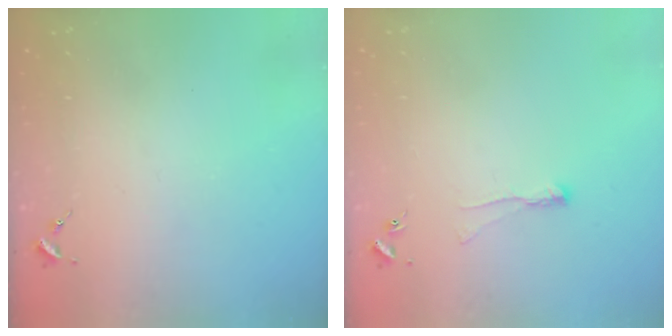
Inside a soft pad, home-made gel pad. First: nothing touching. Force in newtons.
{"total": 4.5, "press": 4.4, "slide": 0.8}